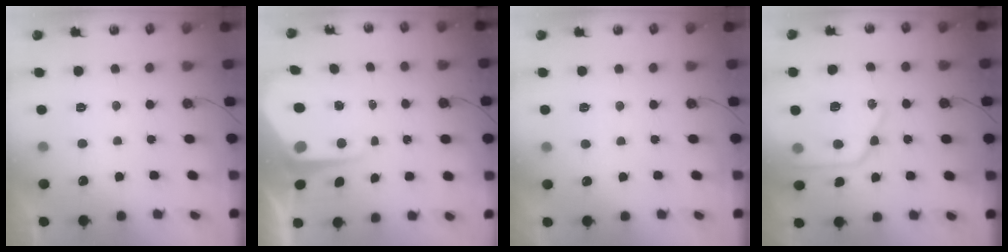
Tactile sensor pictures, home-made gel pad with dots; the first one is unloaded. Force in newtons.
{"total": 8.0, "press": 7.9, "slide": 0.7}
{"total": 2.8, "press": 2.7, "slide": 0.5}
{"total": 16.8, "press": 16.8, "slide": 0.8}